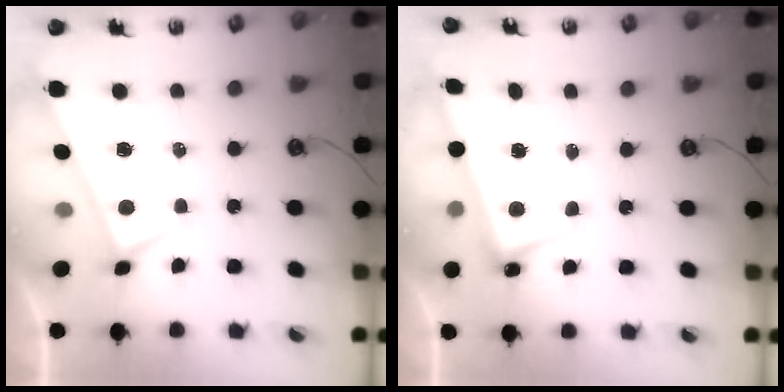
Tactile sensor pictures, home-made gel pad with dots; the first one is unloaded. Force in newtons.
{"total": 3.4, "press": 3.2, "slide": 0.9}